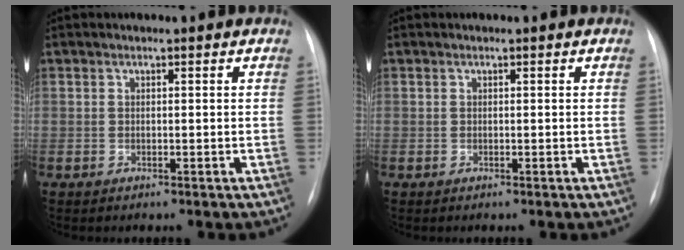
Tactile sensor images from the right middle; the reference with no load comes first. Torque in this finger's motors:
{"motor_torque": [-0.01, -0.01, 0.00, 0.00]}